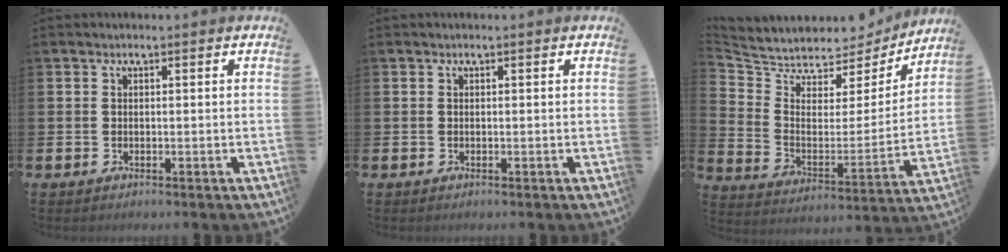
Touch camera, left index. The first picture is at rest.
{"total": 0.0}
{"total": 6.4, "force": [6.0, 2.4, 0.0], "torque": [-0.044, -0.056, 0.101]}